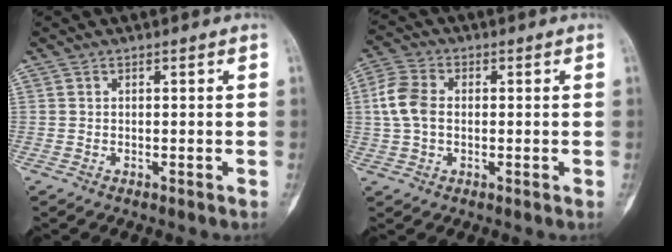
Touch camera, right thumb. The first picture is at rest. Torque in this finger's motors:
{"motor_torque": [-0.17, 0.07, 0.73, 0.02, 0.05]}